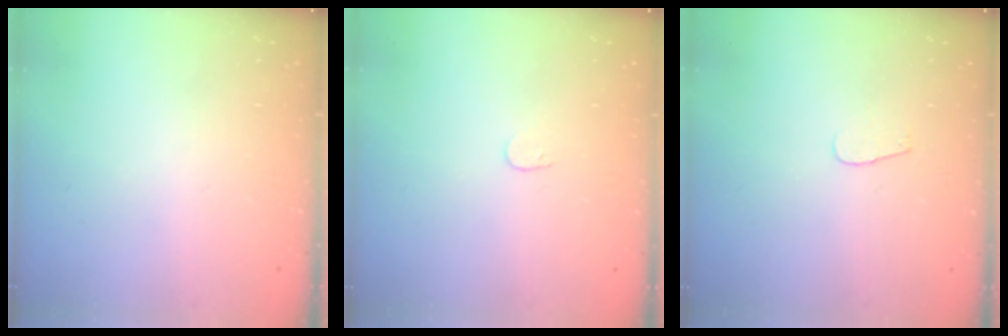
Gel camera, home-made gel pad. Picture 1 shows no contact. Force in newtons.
{"total": 3.3, "press": 3.3, "slide": 0.3}
{"total": 2.8, "press": 2.8, "slide": 0.2}